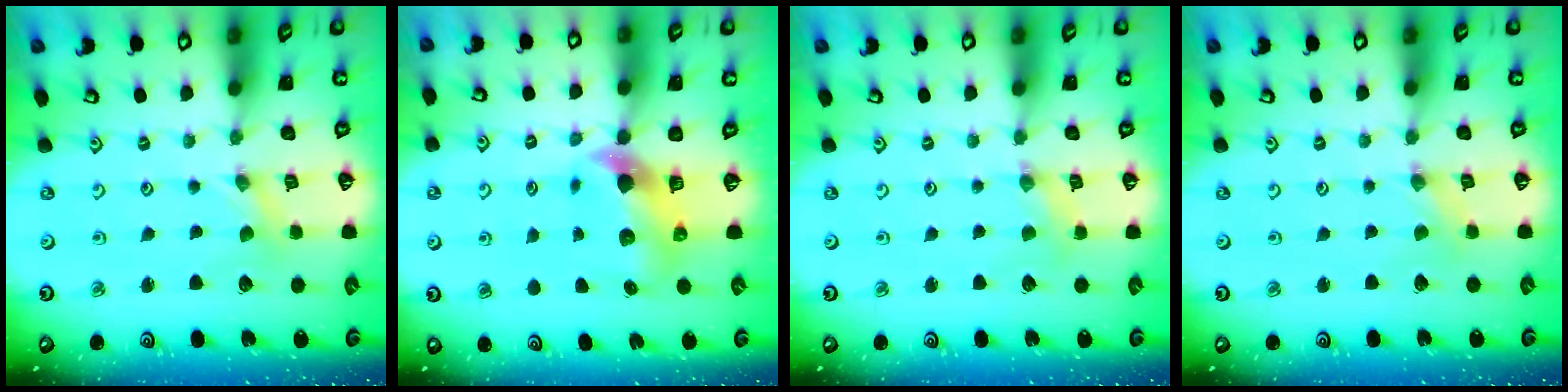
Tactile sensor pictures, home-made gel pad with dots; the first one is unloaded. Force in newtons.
{"total": 7.0, "press": 7.0, "slide": 1.0}
{"total": 2.3, "press": 2.2, "slide": 0.3}
{"total": 0.0}